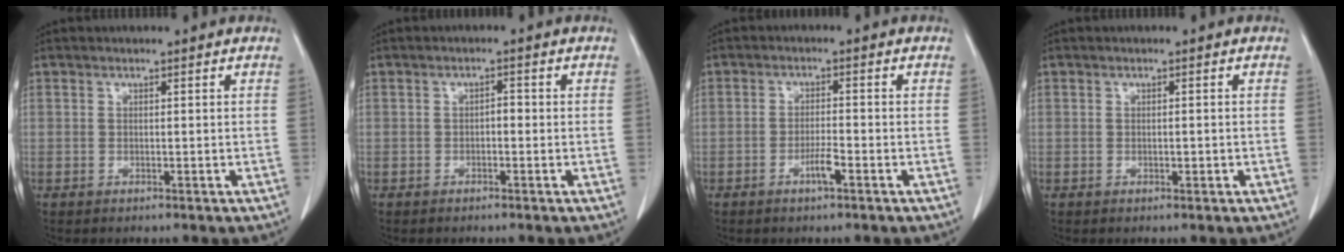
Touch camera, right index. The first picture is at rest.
{"total": 1.2, "force": [-0.3, 0.6, 1.0], "torque": [-0.013, 0.005, -0.007]}
{"total": 2.9, "force": [-1.5, 0.3, 2.4], "torque": [-0.045, 0.000, -0.029]}
{"total": 0.8, "force": [-0.2, 0.3, 0.7], "torque": [-0.013, 0.000, 0.001]}